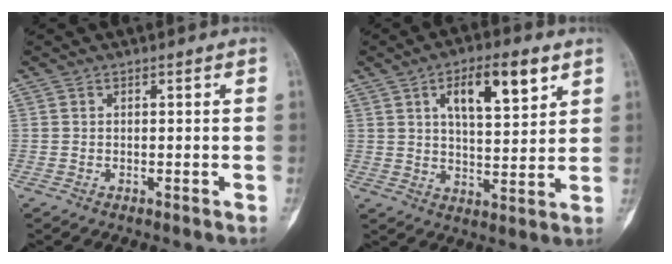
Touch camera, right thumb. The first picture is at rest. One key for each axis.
{"total": 11.7, "fx": 5.5, "fy": 4.4, "fz": 9.4, "tx": -0.131, "ty": -0.021, "tz": 0.089}